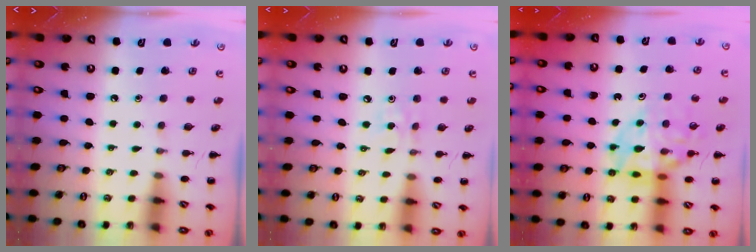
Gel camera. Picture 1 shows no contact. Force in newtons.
{"total": 2.0, "press": 1.9, "slide": 0.6}
{"total": 14.4, "press": 14.2, "slide": 2.6}